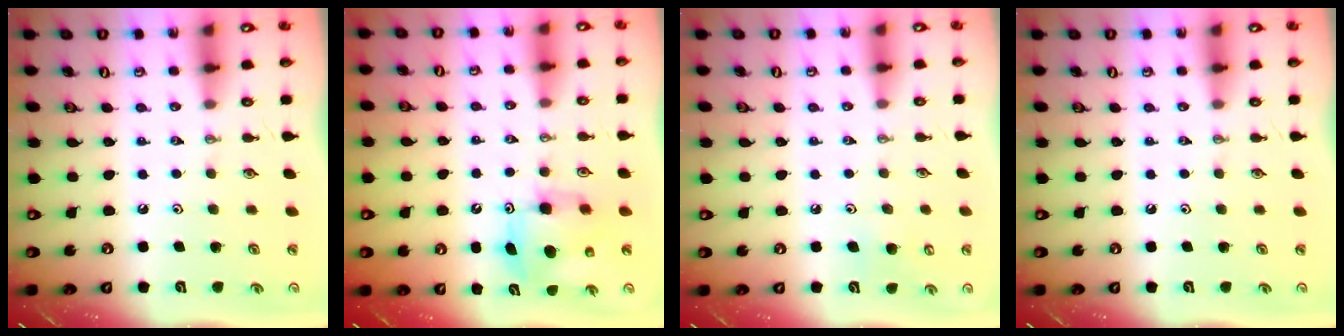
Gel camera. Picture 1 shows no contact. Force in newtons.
{"total": 7.9, "press": 7.9, "slide": 0.2}
{"total": 6.7, "press": 6.4, "slide": 1.9}
{"total": 0.0}